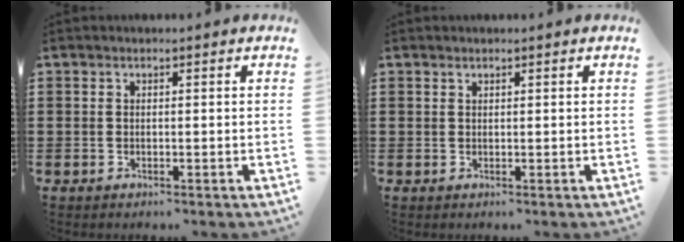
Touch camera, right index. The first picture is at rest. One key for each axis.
{"total": 0.6, "fx": 0.4, "fy": 0.4, "fz": 0.1, "tx": -0.003, "ty": 0.001, "tz": 0.009}